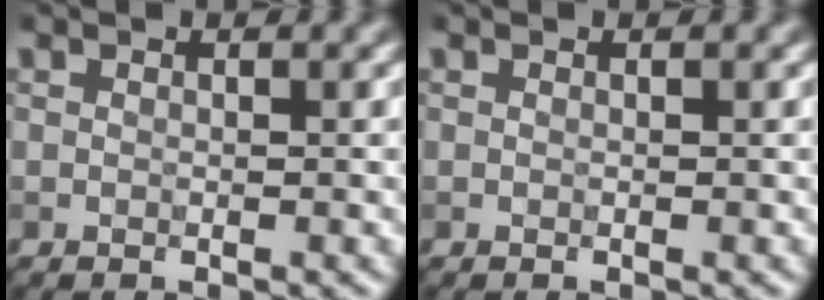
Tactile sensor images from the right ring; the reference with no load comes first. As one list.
[{"total": 0.0}]